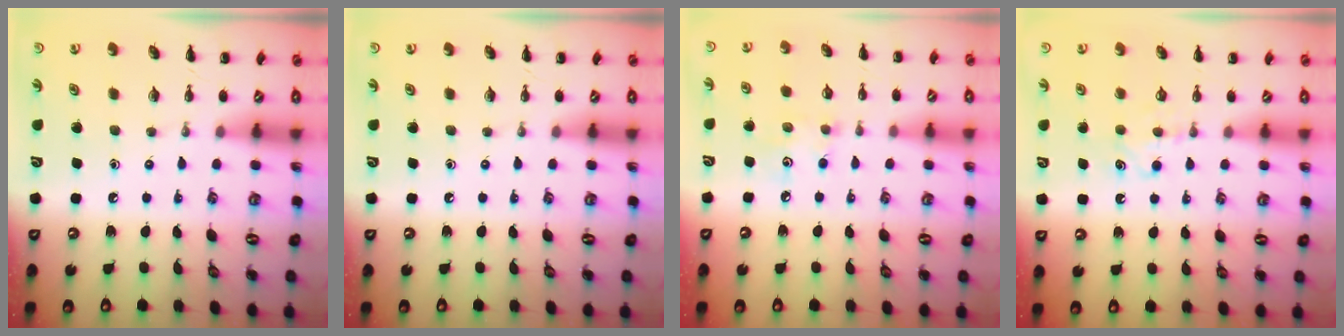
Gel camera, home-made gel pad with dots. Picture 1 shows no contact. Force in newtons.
{"total": 0.0}
{"total": 3.7, "press": 3.7, "slide": 0.6}
{"total": 5.0, "press": 4.8, "slide": 1.4}